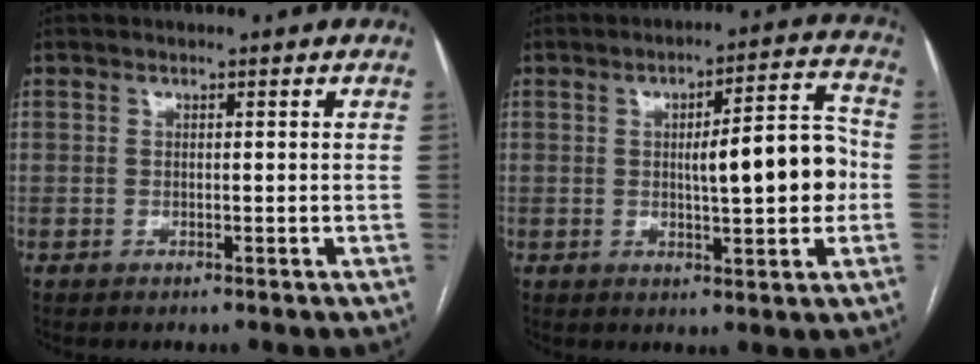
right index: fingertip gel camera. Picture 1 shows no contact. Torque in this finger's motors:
{"motor_torque": [0.43, -0.03, 0.29, 0.11]}